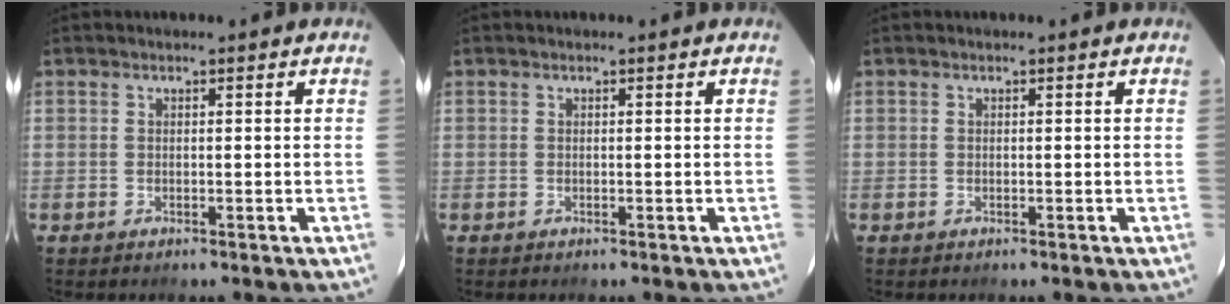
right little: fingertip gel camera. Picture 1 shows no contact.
{"total": 0.0}
{"total": 0.0}